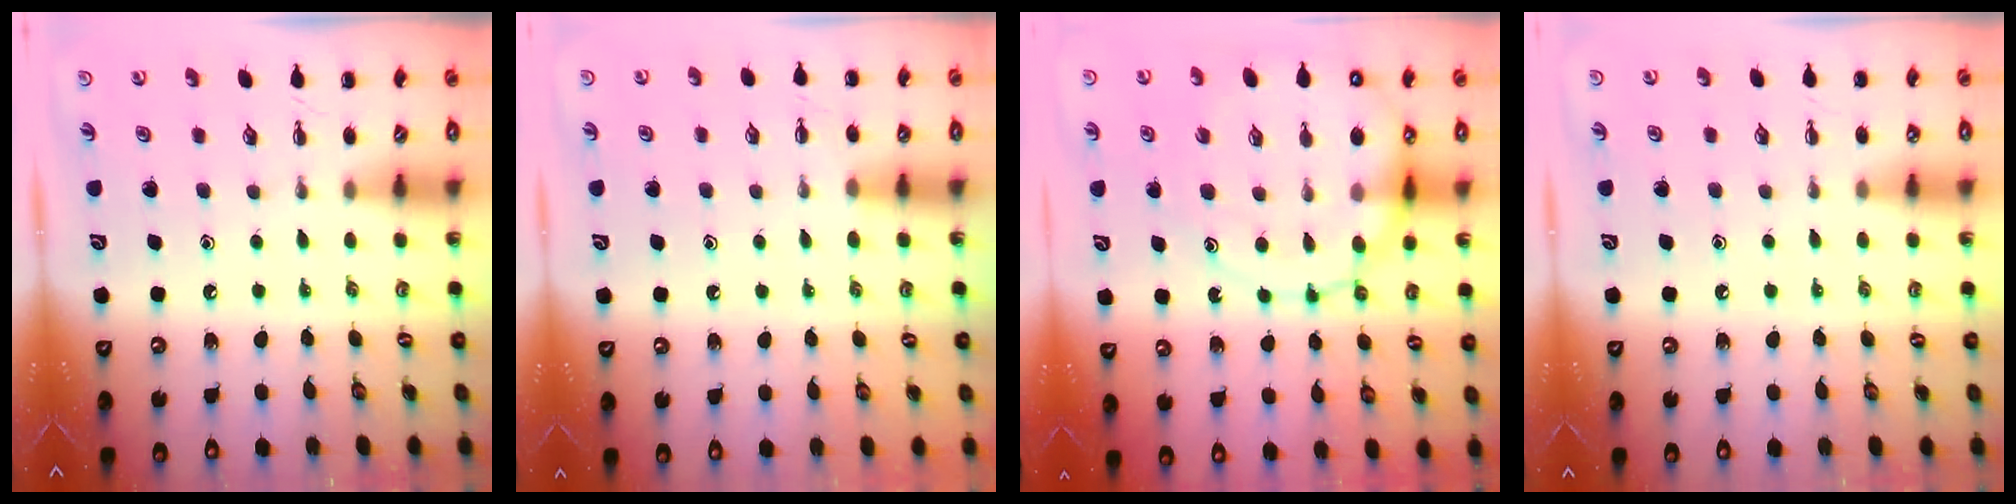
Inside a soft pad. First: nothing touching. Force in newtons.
{"total": 6.0, "press": 5.8, "slide": 1.5}
{"total": 16.6, "press": 16.4, "slide": 2.5}
{"total": 4.7, "press": 4.4, "slide": 1.7}